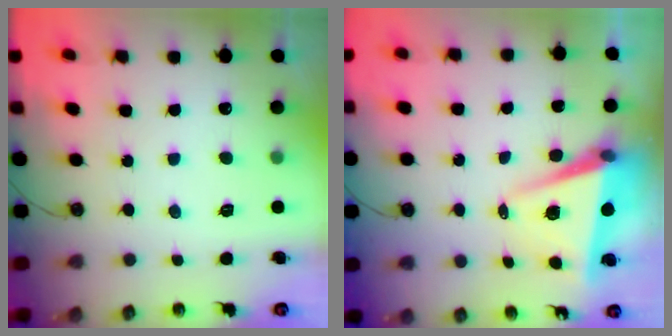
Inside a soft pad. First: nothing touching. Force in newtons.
{"total": 6.2, "press": 5.0, "slide": 3.7}